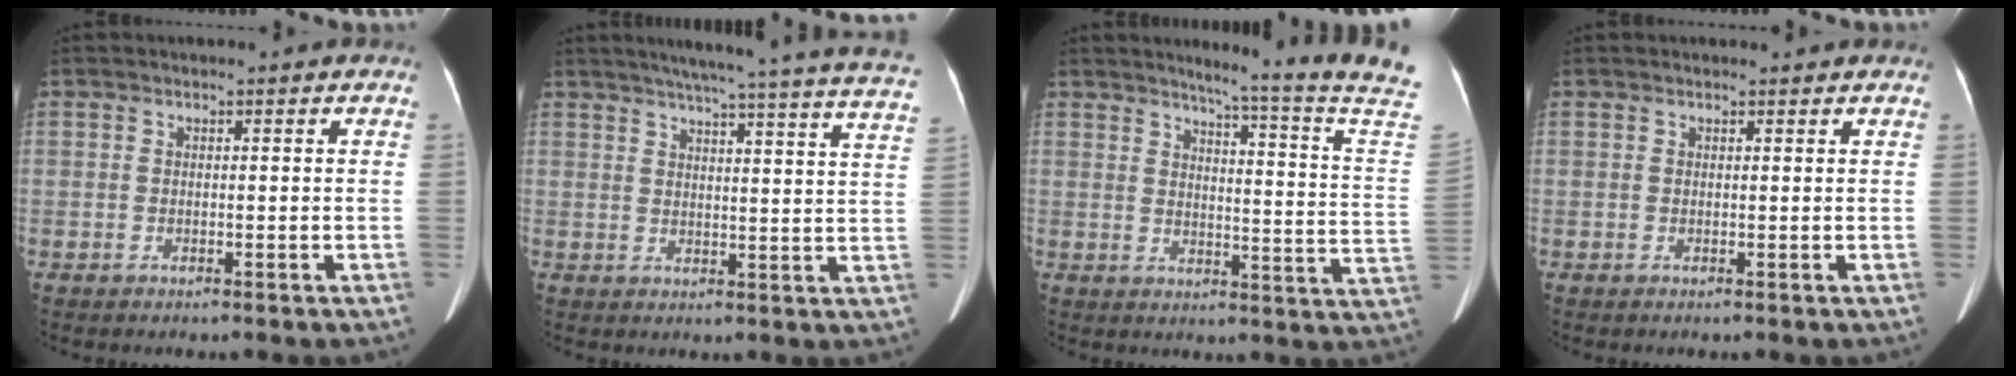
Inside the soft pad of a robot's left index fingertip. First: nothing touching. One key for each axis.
{"total": 25.2, "fx": 22.5, "fy": -0.4, "fz": 11.4, "tx": -0.169, "ty": -0.050, "tz": 0.260}
{"total": 16.7, "fx": 14.6, "fy": -3.4, "fz": 7.4, "tx": -0.109, "ty": -0.099, "tz": 0.162}
{"total": 1.1, "fx": 1.0, "fy": 0.2, "fz": 0.2, "tx": -0.011, "ty": 0.006, "tz": 0.014}